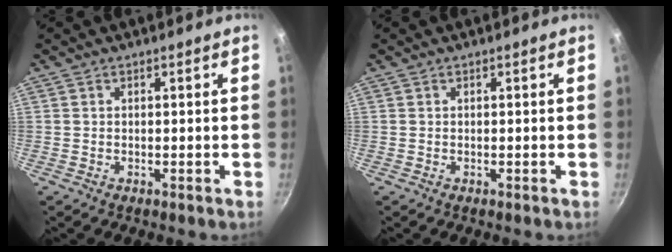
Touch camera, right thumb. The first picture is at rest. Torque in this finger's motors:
{"motor_torque": [-0.03, 0.02, -0.01, -0.02, 0.00]}